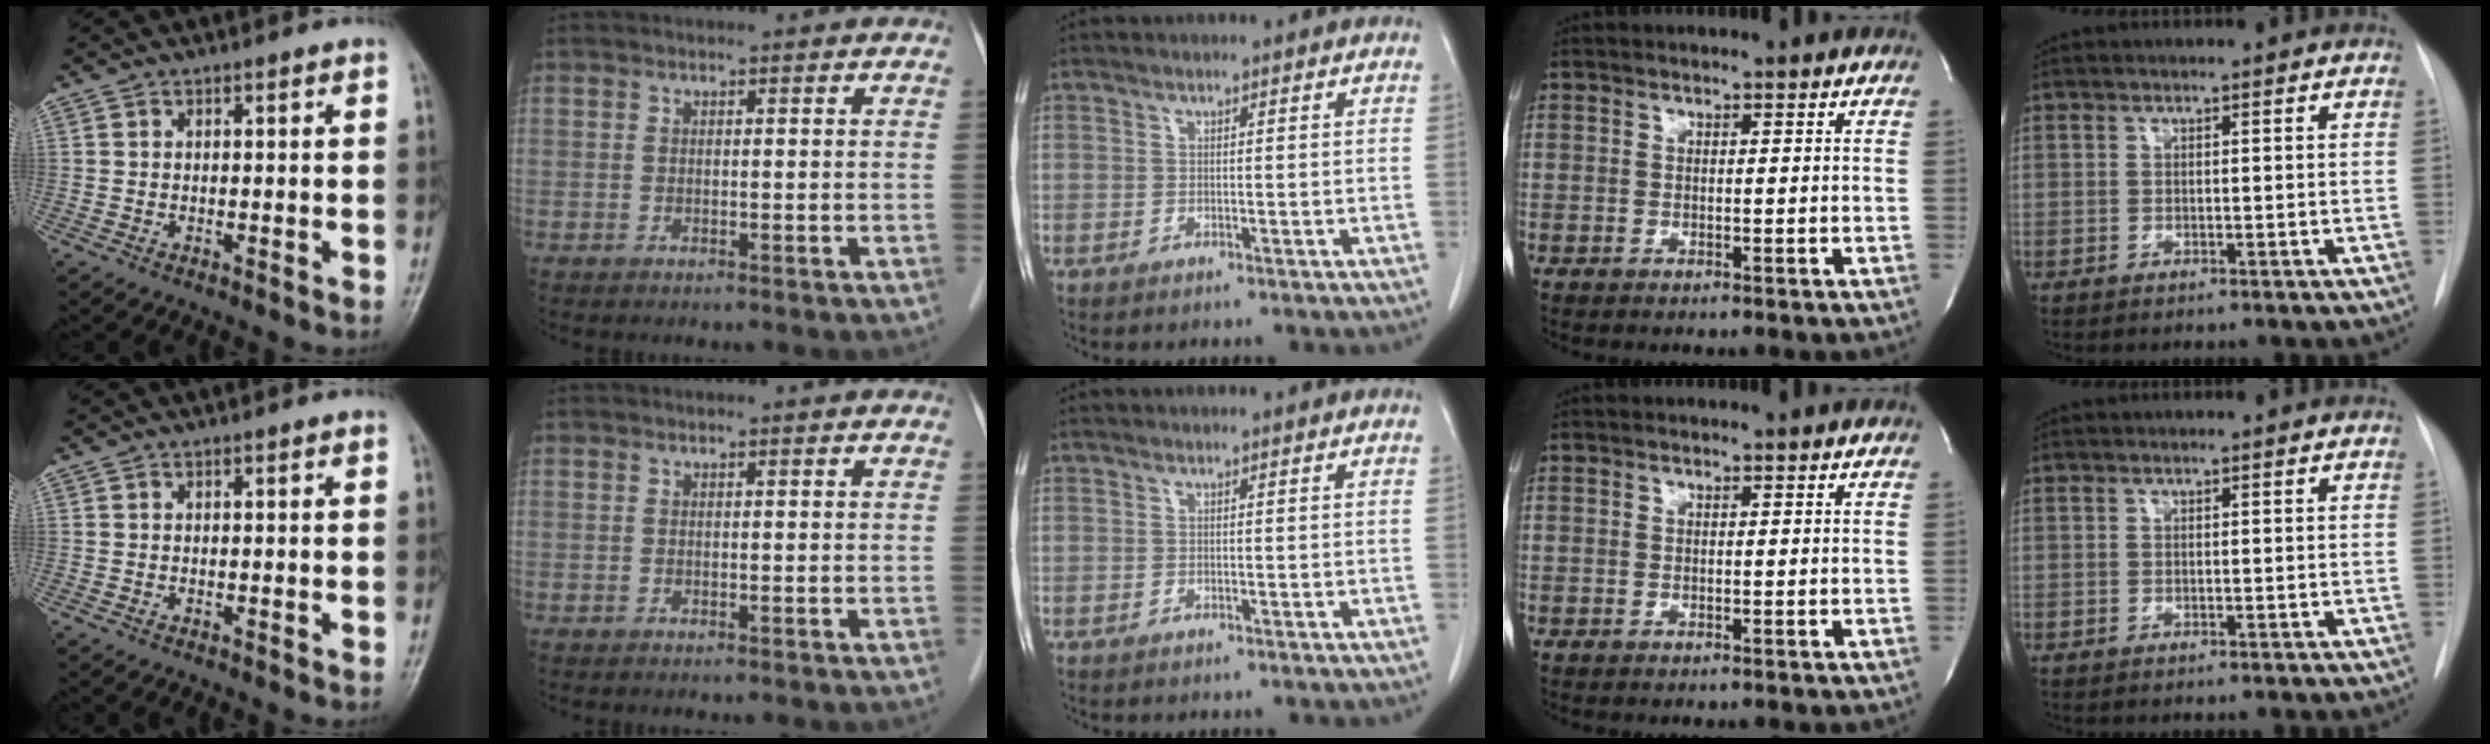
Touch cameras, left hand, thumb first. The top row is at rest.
{}